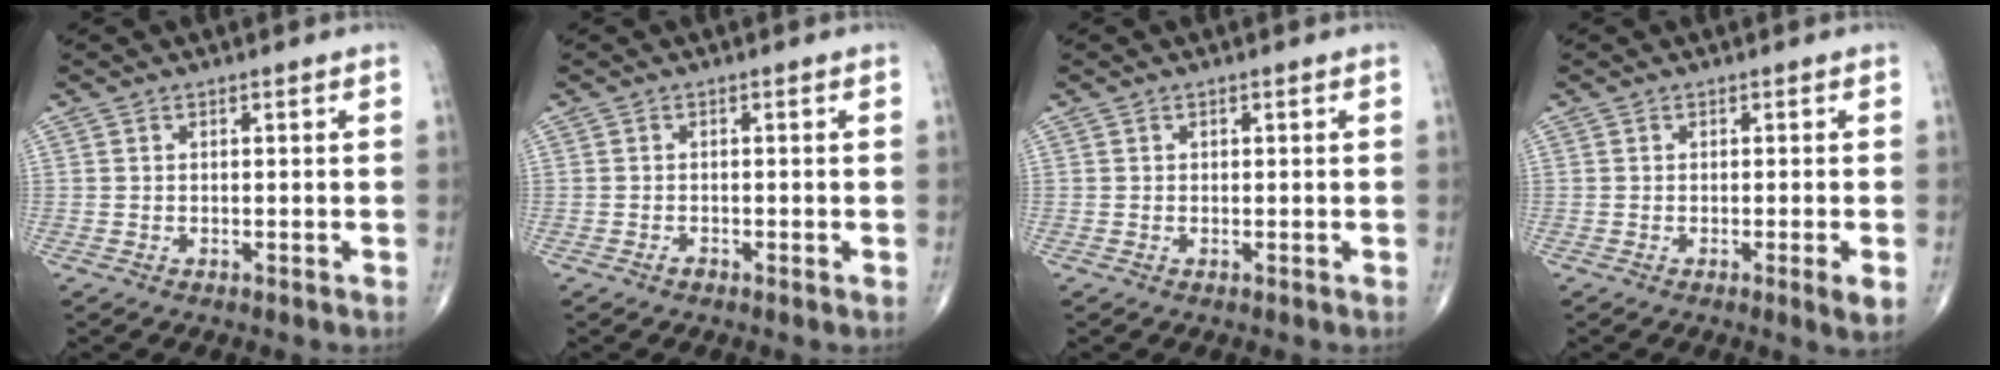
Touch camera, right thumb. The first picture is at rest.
{"total": 0.7, "force": [-0.5, 0.2, 0.5], "torque": [-0.010, -0.001, -0.012]}
{"total": 0.0}
{"total": 2.7, "force": [-0.7, 0.1, 2.6], "torque": [-0.041, -0.008, -0.012]}